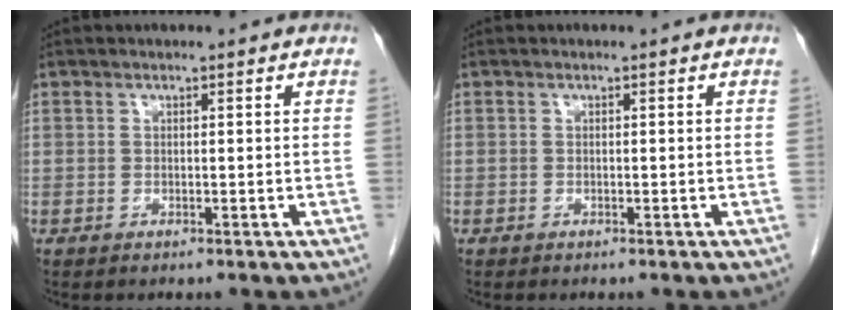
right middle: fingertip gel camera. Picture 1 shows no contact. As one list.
[{"total": 0.0}]